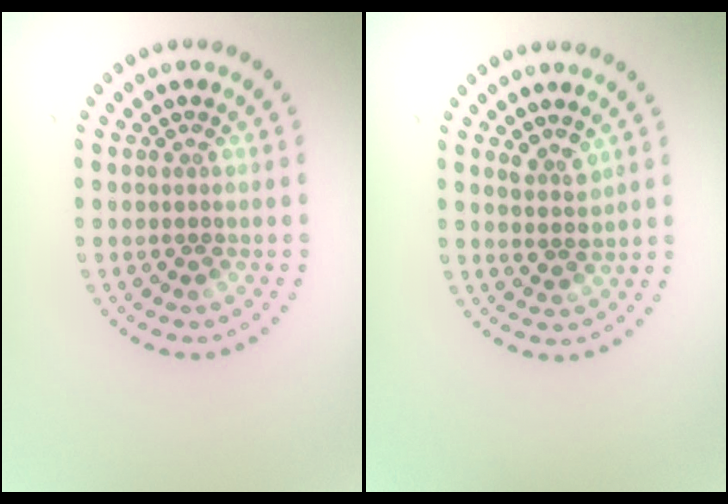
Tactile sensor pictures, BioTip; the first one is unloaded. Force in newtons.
{"total": 1.8, "press": 1.4, "slide": 1.1}